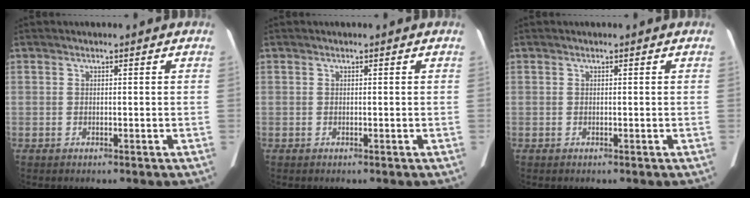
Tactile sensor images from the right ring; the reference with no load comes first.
{"total": 0.0}
{"total": 0.0}